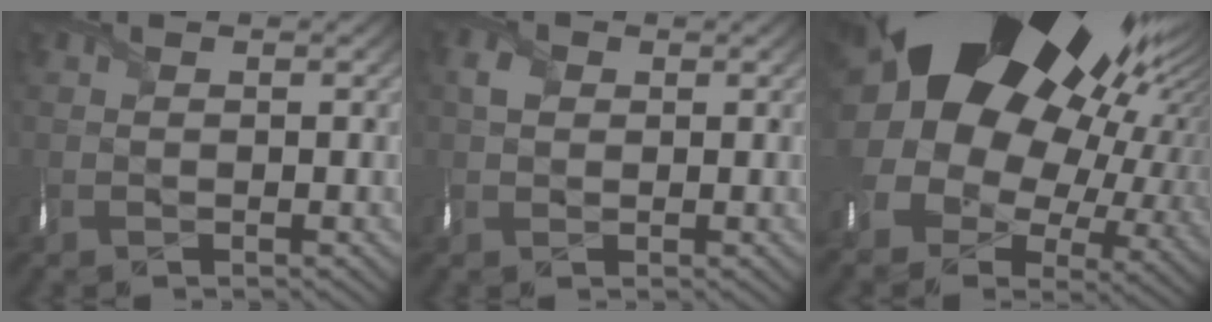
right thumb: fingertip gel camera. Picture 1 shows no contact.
{"total": 2.4, "force": [0.8, 1.9, 1.3], "torque": [-0.033, 0.007, 0.010]}
{"total": 23.5, "force": [8.0, 15.7, 15.5], "torque": [-0.297, -0.015, 0.159]}